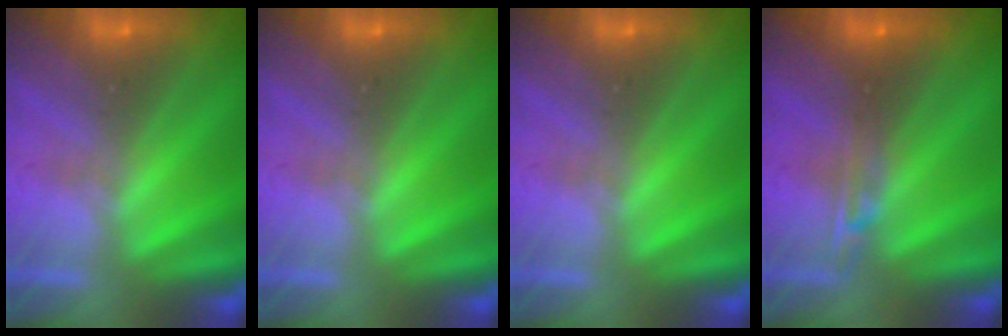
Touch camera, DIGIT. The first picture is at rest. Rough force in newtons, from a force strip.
{"total": 0.0}
{"total": 0.0}
{"total": 2.4}